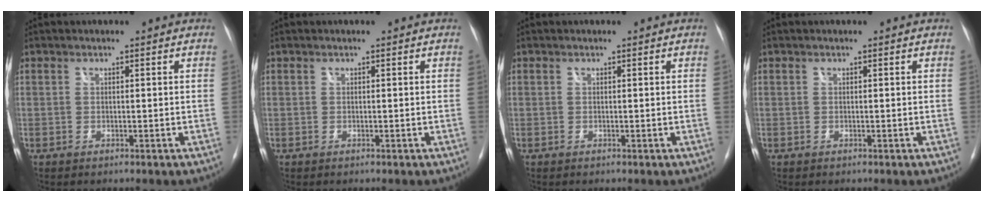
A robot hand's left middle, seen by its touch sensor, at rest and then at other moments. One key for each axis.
{"total": 0.0}
{"total": 0.0}
{"total": 0.0}